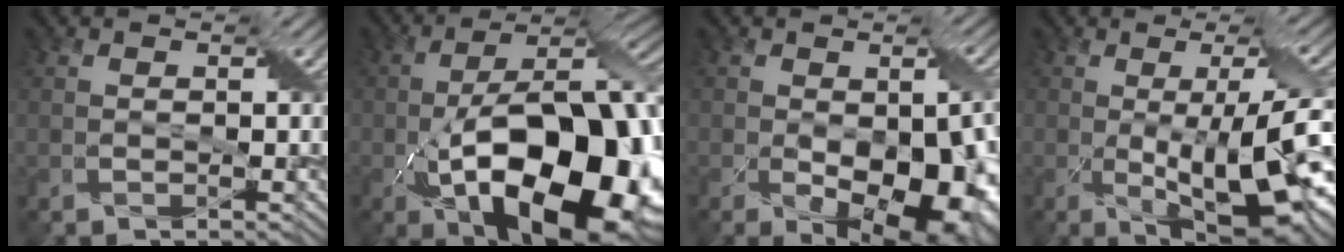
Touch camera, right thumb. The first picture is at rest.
{"total": 19.7, "force": [-6.4, 8.7, 16.5], "torque": [-0.275, -0.011, -0.104]}
{"total": 13.3, "force": [-4.4, 7.4, 10.2], "torque": [-0.152, -0.058, -0.044]}
{"total": 13.4, "force": [-2.7, 4.1, 12.4], "torque": [-0.180, -0.013, -0.033]}